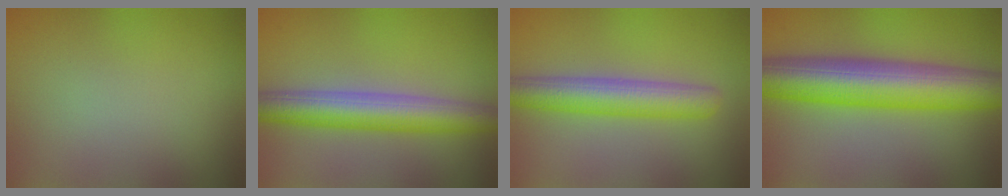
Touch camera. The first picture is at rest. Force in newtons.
{"total": 6.4, "press": 6.4, "slide": 0.2}
{"total": 5.4, "press": 5.4, "slide": 0.2}
{"total": 10.5, "press": 10.4, "slide": 0.1}